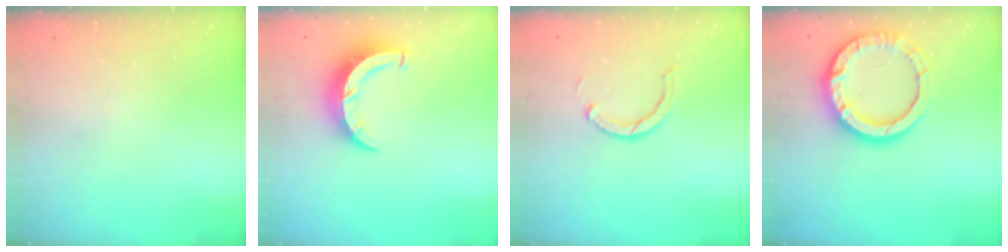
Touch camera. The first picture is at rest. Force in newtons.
{"total": 8.6, "press": 8.5, "slide": 0.7}
{"total": 3.1, "press": 3.1, "slide": 0.1}
{"total": 14.3, "press": 14.2, "slide": 1.7}